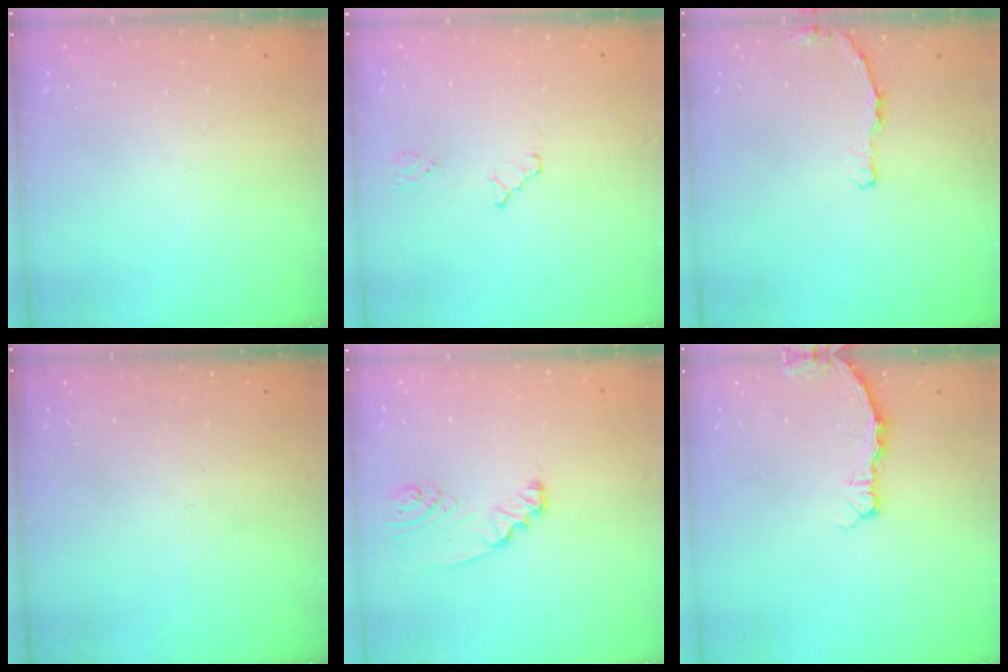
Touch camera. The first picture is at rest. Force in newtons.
{"total": 1.0, "press": 1.0, "slide": 0.2}
{"total": 2.9, "press": 2.9, "slide": 0.4}
{"total": 0.0}
{"total": 2.4, "press": 2.4, "slide": 0.3}
{"total": 3.2, "press": 3.1, "slide": 0.4}